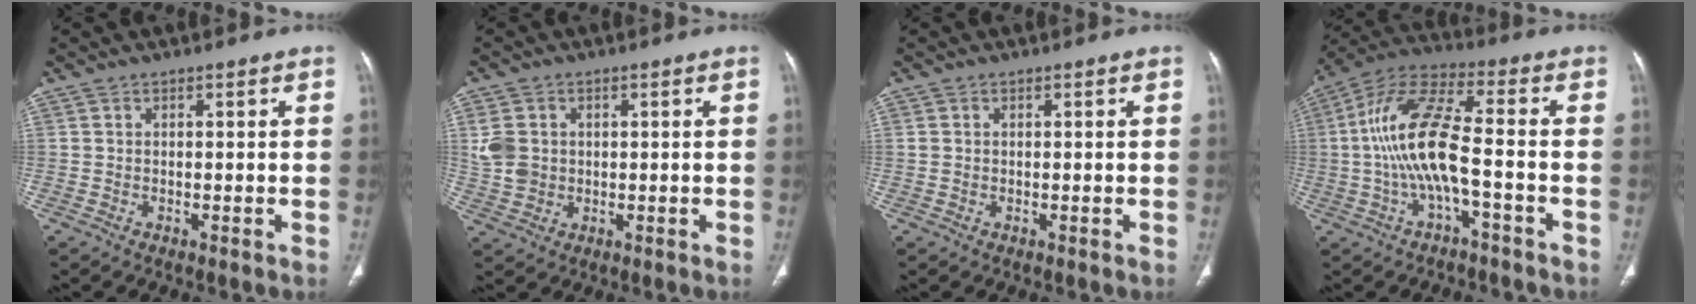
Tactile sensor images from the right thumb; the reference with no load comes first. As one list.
[{"total": 5.8, "force": [0.8, 4.8, 3.0], "torque": [-0.051, 0.001, 0.022]}, {"total": 0.8, "force": [0.1, 0.7, 0.4], "torque": [-0.009, 0.004, 0.005]}, {"total": 13.7, "force": [-2.2, 4.2, 12.9], "torque": [-0.277, 0.046, -0.041]}]